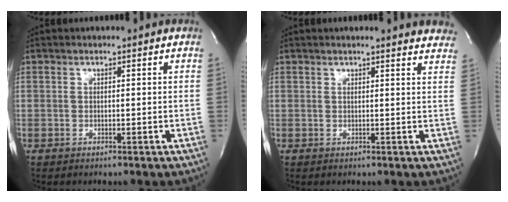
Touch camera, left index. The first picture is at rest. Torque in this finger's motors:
{"motor_torque": [0.12, -0.15, 0.00, 0.00]}